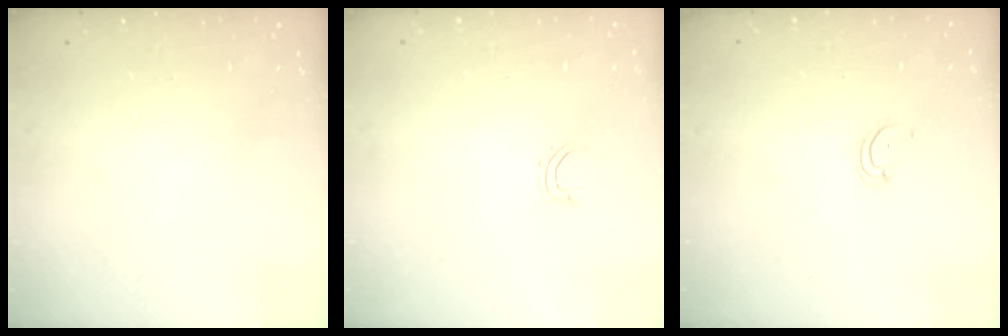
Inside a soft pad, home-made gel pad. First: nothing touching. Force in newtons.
{"total": 2.8, "press": 2.7, "slide": 0.5}
{"total": 3.1, "press": 3.1, "slide": 0.3}